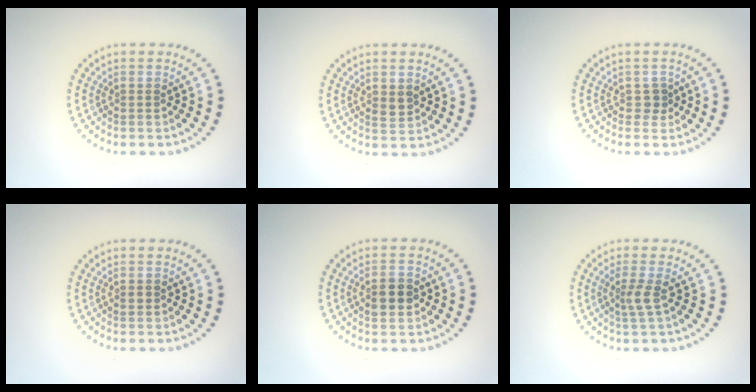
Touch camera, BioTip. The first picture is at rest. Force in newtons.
{"total": 1.4, "press": 1.4, "slide": 0.3}
{"total": 1.0, "press": 0.9, "slide": 0.6}
{"total": 0.8, "press": 0.8, "slide": 0.1}
{"total": 2.8, "press": 2.8, "slide": 0.2}
{"total": 1.9, "press": 1.4, "slide": 1.2}